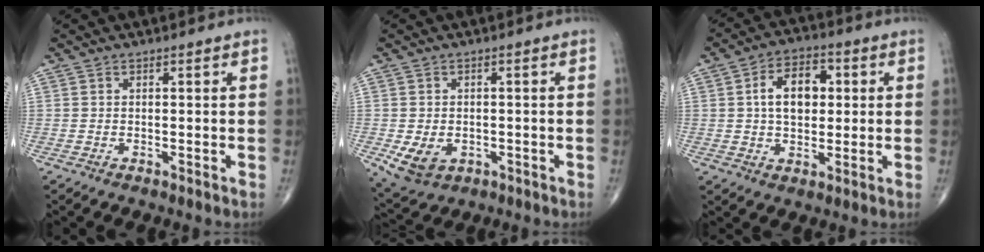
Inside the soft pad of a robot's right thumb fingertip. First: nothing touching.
{"total": 6.2, "force": [-1.7, 4.5, 3.9], "torque": [-0.065, -0.001, -0.016]}
{"total": 10.0, "force": [1.6, 6.5, 7.4], "torque": [-0.099, 0.012, 0.024]}